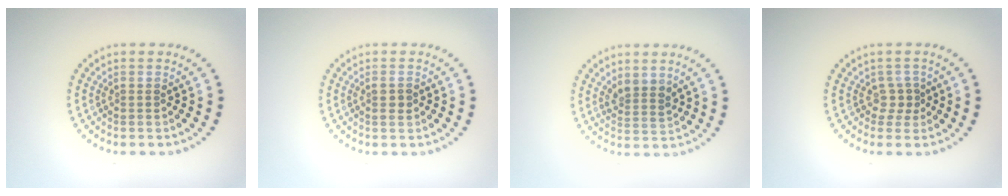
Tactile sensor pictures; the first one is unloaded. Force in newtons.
{"total": 1.2, "press": 1.1, "slide": 0.4}
{"total": 2.0, "press": 1.6, "slide": 1.2}
{"total": 1.6, "press": 1.1, "slide": 1.1}